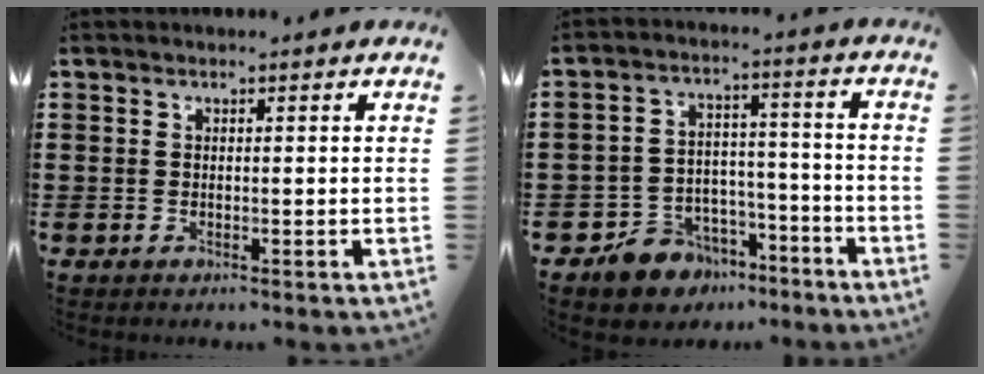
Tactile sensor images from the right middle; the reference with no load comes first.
{"total": 7.2, "force": [-6.2, 3.8, 0.5], "torque": [-0.021, 0.031, -0.122]}